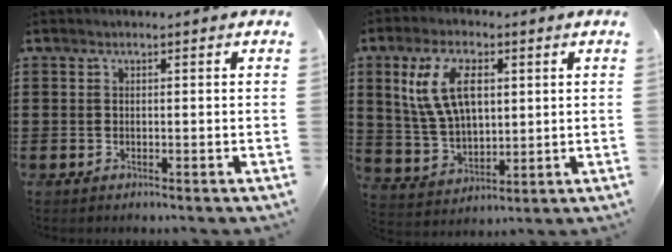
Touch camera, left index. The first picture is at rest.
{"total": 9.8, "force": [3.5, 5.2, 7.6], "torque": [-0.172, 0.011, 0.061]}